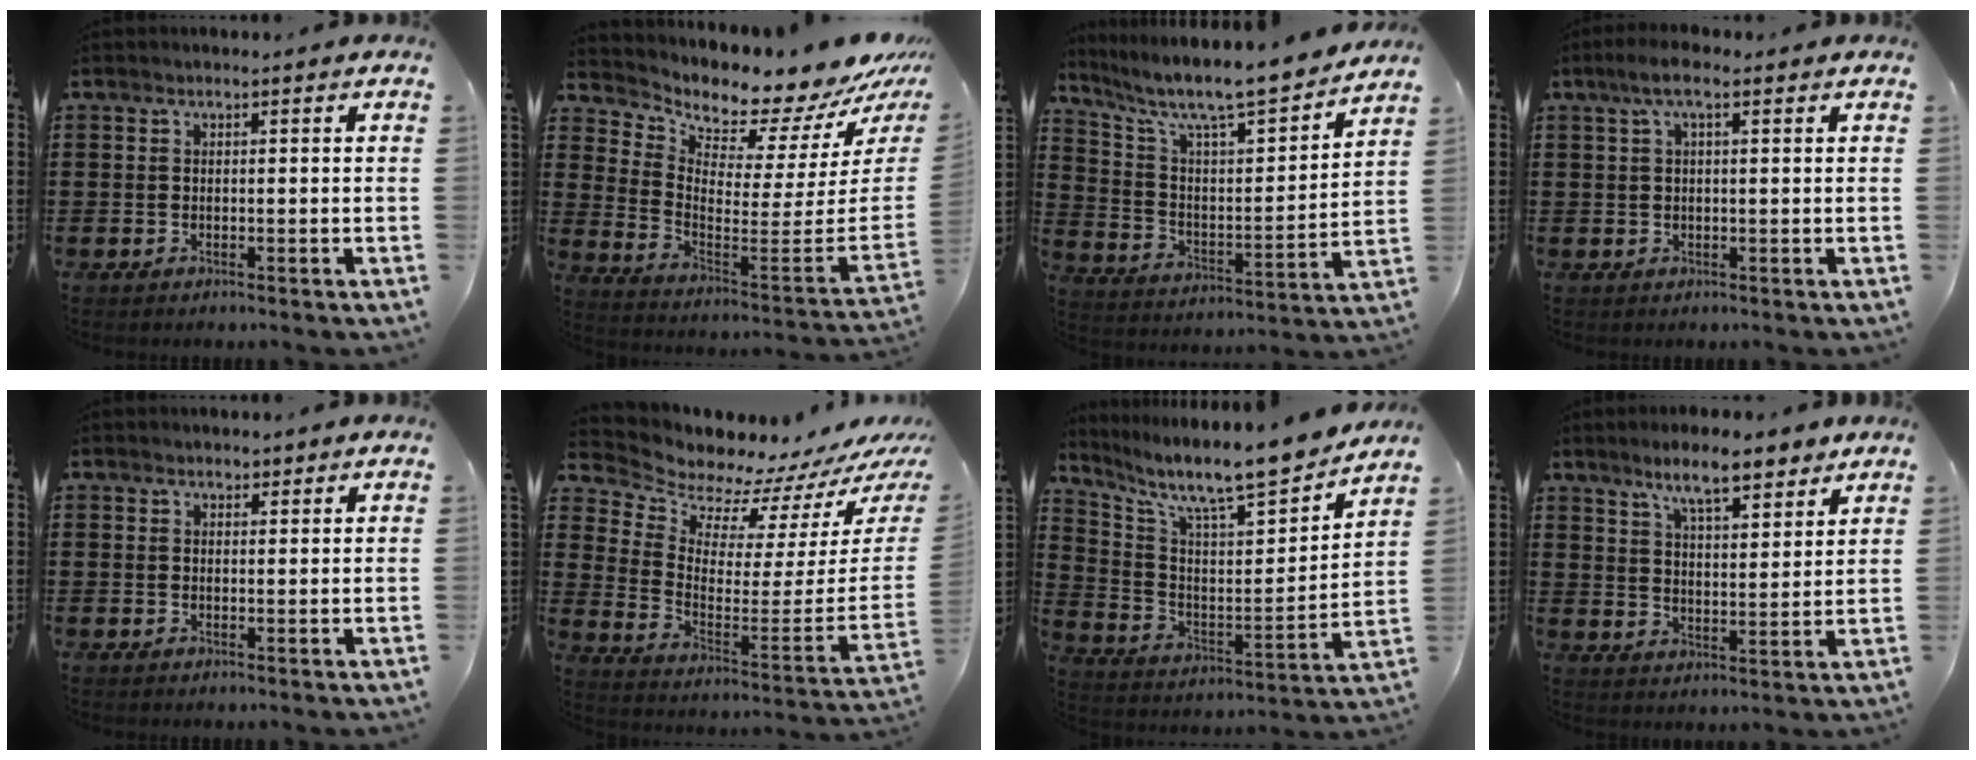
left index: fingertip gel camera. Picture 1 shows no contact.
{"total": 5.5, "force": [5.4, 1.0, 0.3], "torque": [-0.024, -0.082, 0.082]}
{"total": 8.5, "force": [7.5, 0.9, 3.9], "torque": [-0.103, -0.063, 0.119]}
{"total": 3.7, "force": [1.5, 1.0, 3.2], "torque": [-0.064, 0.007, 0.024]}
{"total": 1.2, "force": [0.9, 0.7, 0.1], "torque": [-0.005, 0.004, 0.019]}
{"total": 6.0, "force": [5.9, 1.0, -0.6], "torque": [-0.028, -0.080, 0.097]}
{"total": 9.9, "force": [8.7, 1.0, 4.6], "torque": [-0.112, -0.076, 0.140]}
{"total": 8.0, "force": [6.5, 1.6, 4.4], "torque": [-0.087, -0.018, 0.114]}